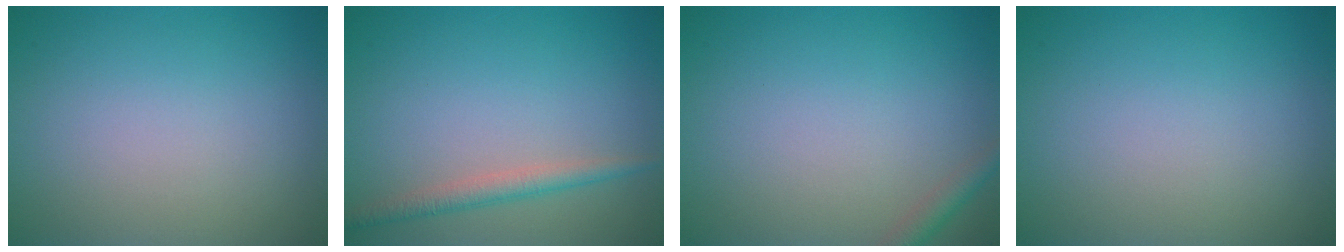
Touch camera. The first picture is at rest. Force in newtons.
{"total": 2.1, "press": 2.1, "slide": 0.0}
{"total": 1.5, "press": 1.5, "slide": 0.0}
{"total": 0.0}